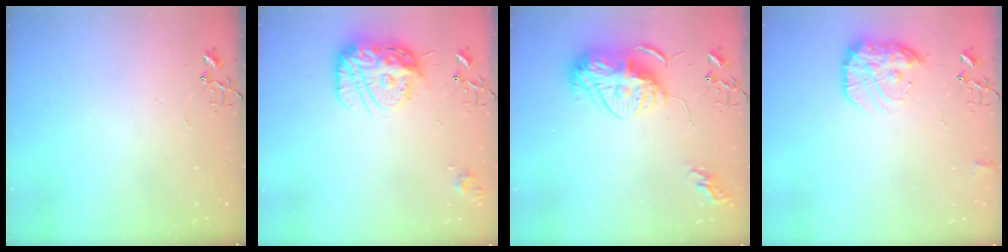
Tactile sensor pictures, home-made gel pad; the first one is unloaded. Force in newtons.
{"total": 15.4, "press": 15.3, "slide": 1.4}
{"total": 15.5, "press": 15.4, "slide": 1.5}
{"total": 14.4, "press": 14.3, "slide": 0.8}